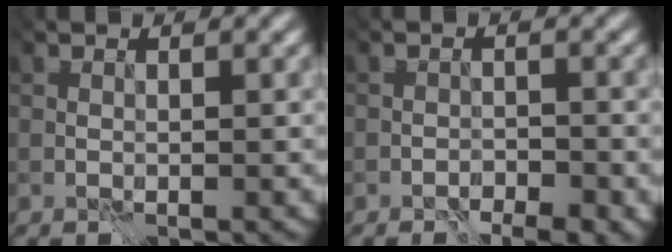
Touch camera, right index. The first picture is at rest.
{"total": 4.2, "force": [-4.2, 0.3, 0.4], "torque": [0.018, -0.004, -0.066]}